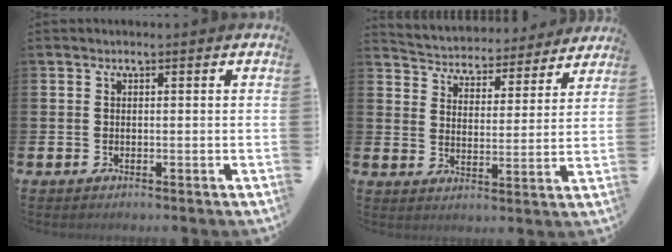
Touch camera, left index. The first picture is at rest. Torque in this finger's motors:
{"motor_torque": [1.07, -1.07, 0.26, 0.10]}